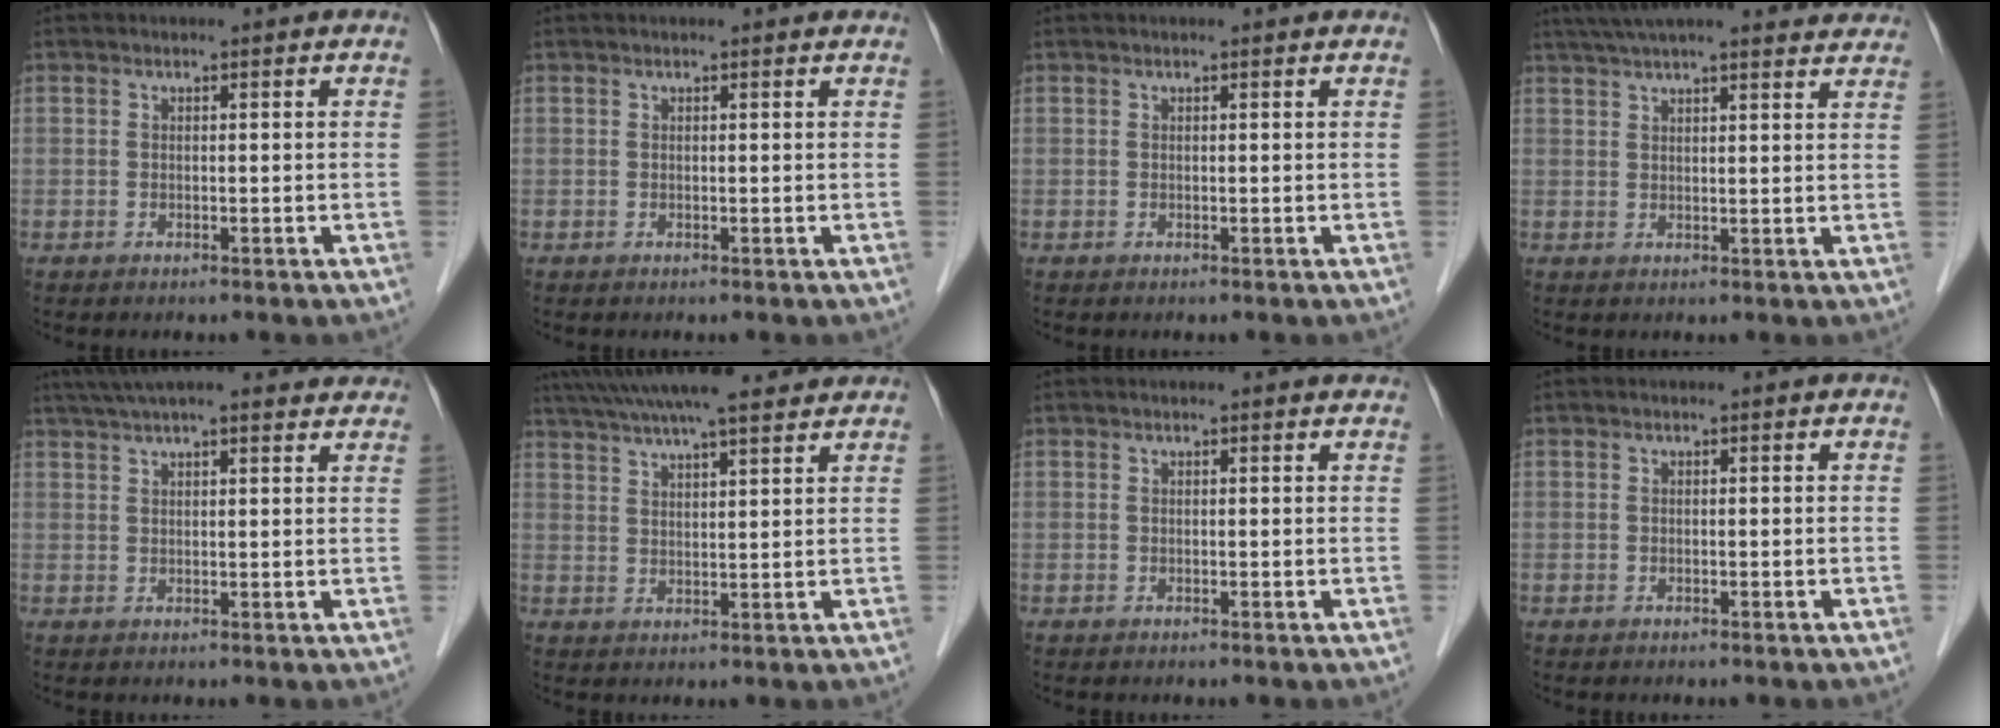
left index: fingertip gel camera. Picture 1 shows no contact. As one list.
[{"total": 1.1, "force": [1.1, 0.1, 0.3], "torque": [-0.010, 0.012, 0.012]}, {"total": 0.7, "force": [0.7, 0.1, 0.2], "torque": [-0.008, 0.010, 0.009]}, {"total": 21.1, "force": [19.1, 2.8, 8.5], "torque": [-0.131, 0.030, 0.247]}, {"total": 16.3, "force": [14.3, 2.7, 7.3], "torque": [-0.111, 0.051, 0.193]}, {"total": 16.9, "force": [14.7, 2.4, 7.9], "torque": [-0.137, 0.039, 0.218]}, {"total": 2.2, "force": [2.1, 0.4, 0.6], "torque": [-0.011, 0.015, 0.017]}, {"total": 0.0}]